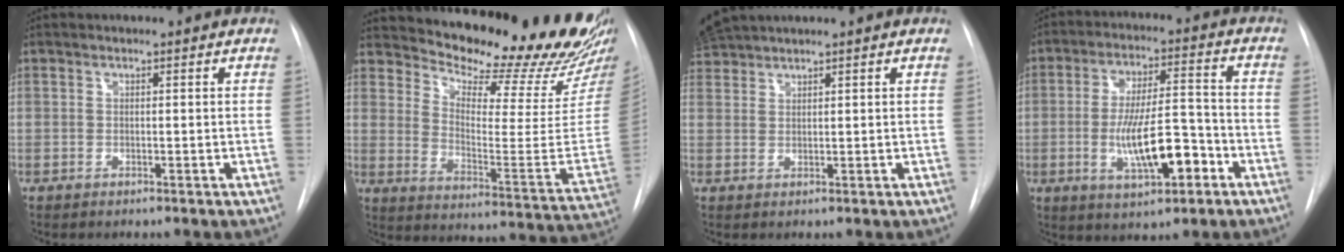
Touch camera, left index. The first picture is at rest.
{"total": 24.2, "force": [22.7, 1.7, 8.3], "torque": [-0.124, -0.128, 0.287]}
{"total": 3.8, "force": [3.7, -0.4, 0.7], "torque": [-0.021, 0.028, 0.078]}
{"total": 11.9, "force": [-3.9, 3.5, 10.7], "torque": [-0.192, 0.010, -0.060]}